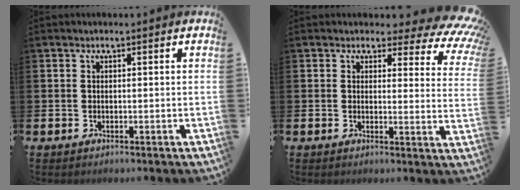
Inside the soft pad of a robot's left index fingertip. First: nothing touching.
{"total": 3.8, "force": [2.8, 2.0, 1.7], "torque": [-0.024, -0.034, 0.038]}